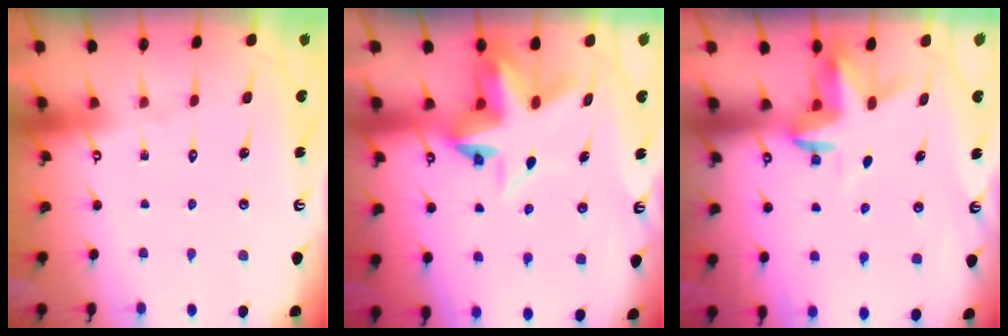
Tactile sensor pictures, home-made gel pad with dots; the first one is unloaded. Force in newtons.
{"total": 6.7, "press": 6.5, "slide": 1.7}
{"total": 3.5, "press": 3.5, "slide": 0.2}